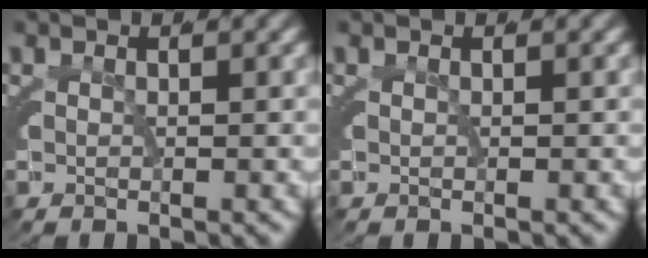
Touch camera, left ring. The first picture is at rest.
{"total": 0.0}